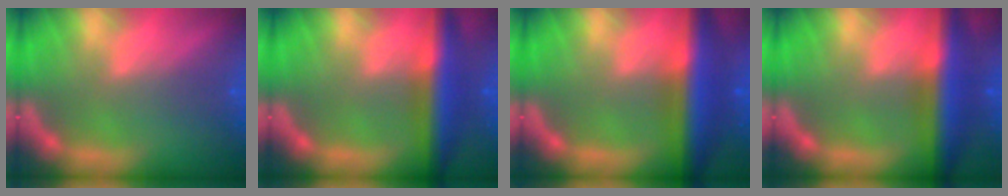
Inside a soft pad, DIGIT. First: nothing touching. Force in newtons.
{"total": 7.0}
{"total": 8.5}
{"total": 7.9}